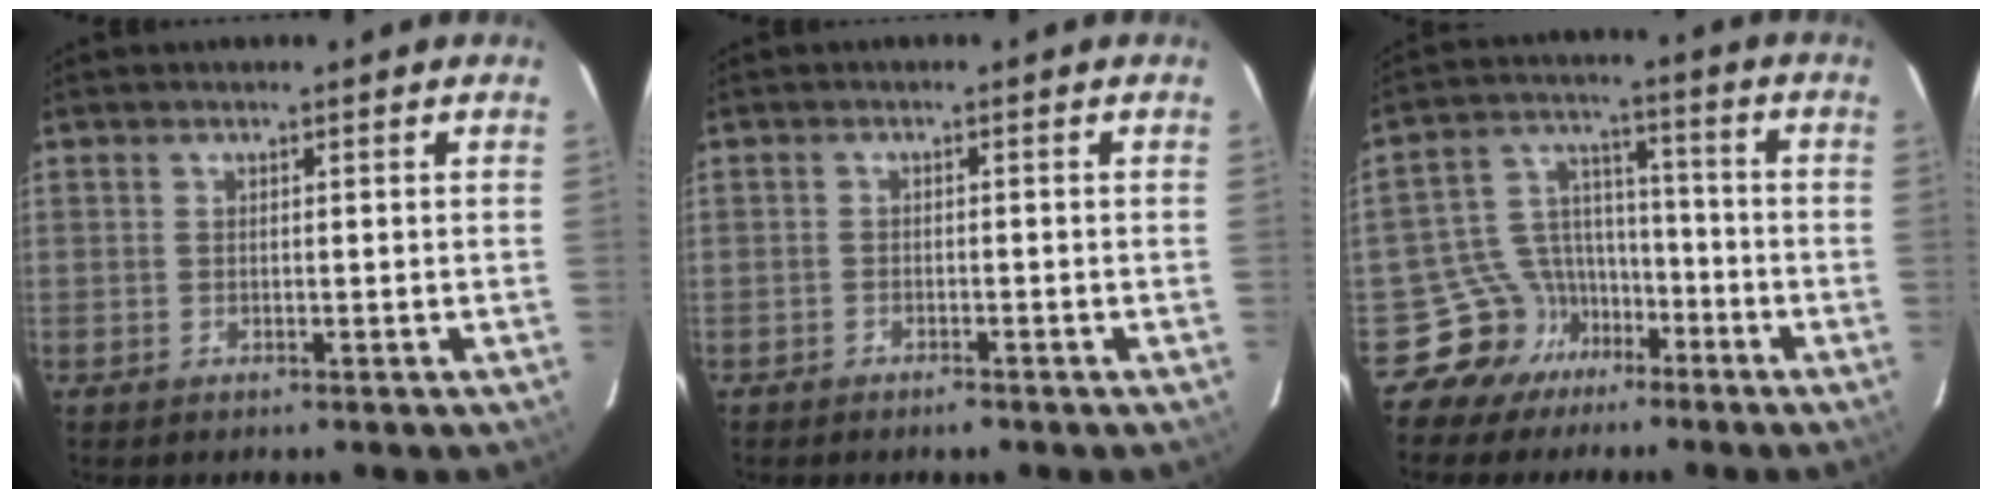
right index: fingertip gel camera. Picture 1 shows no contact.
{"total": 1.8, "force": [-1.5, 0.8, 0.7], "torque": [-0.021, 0.002, -0.026]}
{"total": 9.4, "force": [-6.5, 6.8, 0.2], "torque": [-0.012, 0.054, -0.112]}